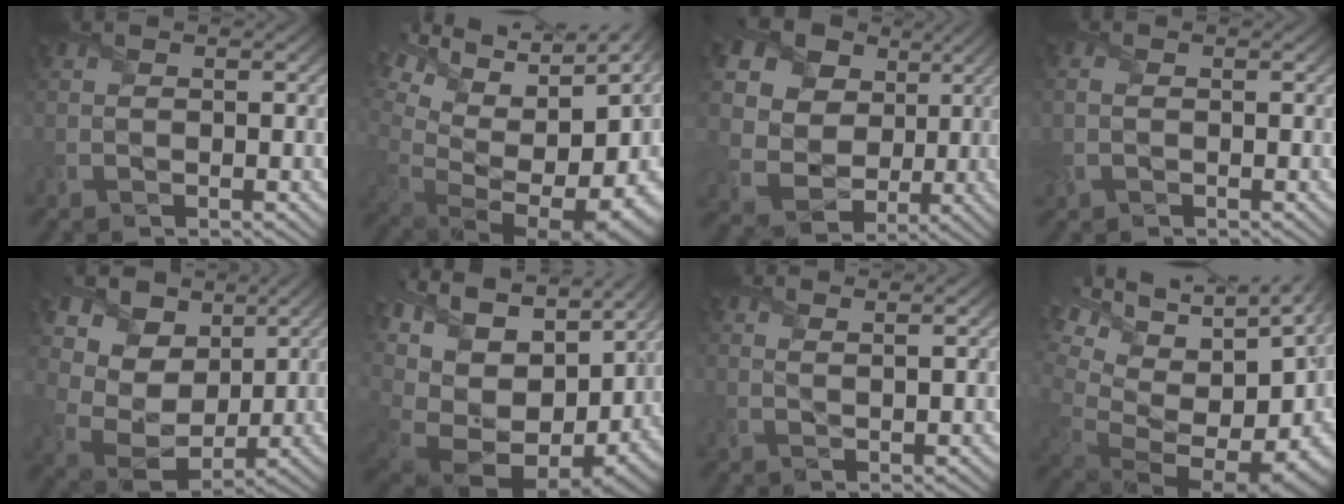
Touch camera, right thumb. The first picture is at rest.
{"total": 18.6, "force": [1.9, 11.2, 14.7], "torque": [-0.263, 0.009, 0.069]}
{"total": 16.1, "force": [7.0, 12.5, 7.4], "torque": [-0.220, 0.052, 0.141]}
{"total": 1.8, "force": [-0.2, 1.3, 1.2], "torque": [-0.039, 0.000, -0.004]}
{"total": 11.6, "force": [6.5, 7.9, 5.5], "torque": [-0.142, 0.021, 0.109]}
{"total": 17.5, "force": [2.2, 11.4, 13.1], "torque": [-0.264, -0.012, 0.095]}
{"total": 3.9, "force": [3.3, -0.1, 2.1], "torque": [-0.030, -0.003, 0.052]}
{"total": 19.3, "force": [0.3, 12.4, 14.8], "torque": [-0.259, 0.003, 0.020]}